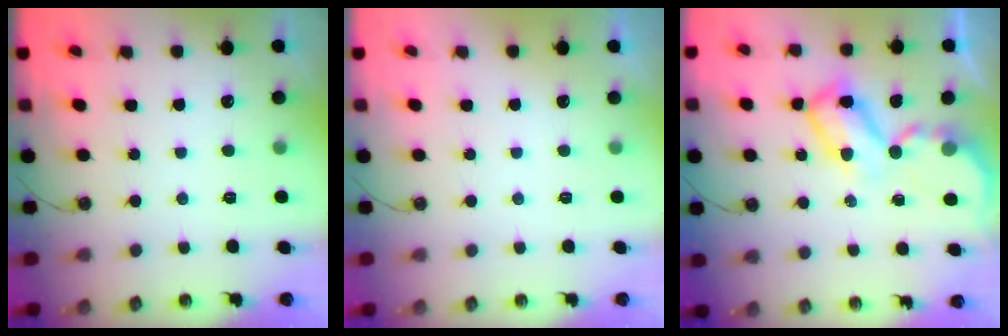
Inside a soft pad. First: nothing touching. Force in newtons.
{"total": 0.0}
{"total": 10.4, "press": 10.3, "slide": 0.8}